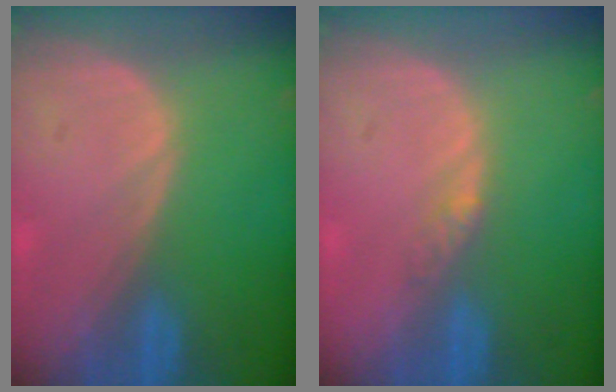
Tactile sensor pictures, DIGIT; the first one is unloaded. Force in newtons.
{"total": 1.8, "press": 1.6, "slide": 1.0}